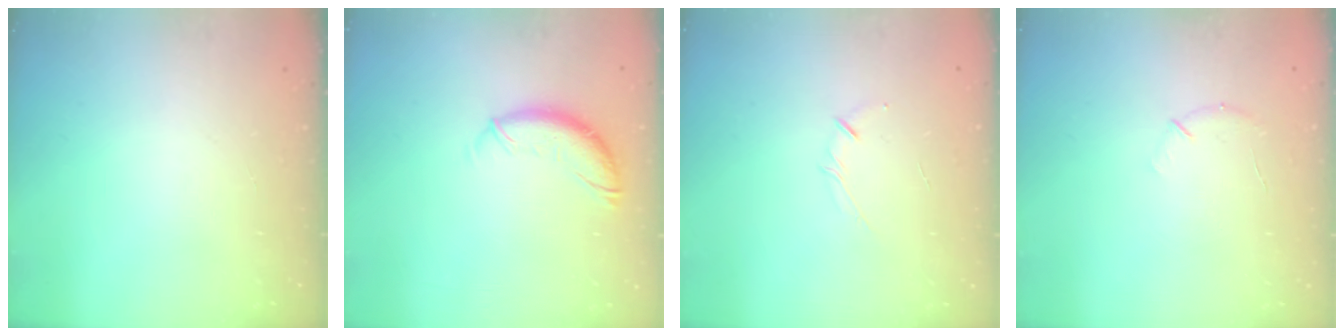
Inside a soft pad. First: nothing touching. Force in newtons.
{"total": 10.7, "press": 10.6, "slide": 1.4}
{"total": 2.5, "press": 2.4, "slide": 0.4}
{"total": 5.7, "press": 5.5, "slide": 1.3}